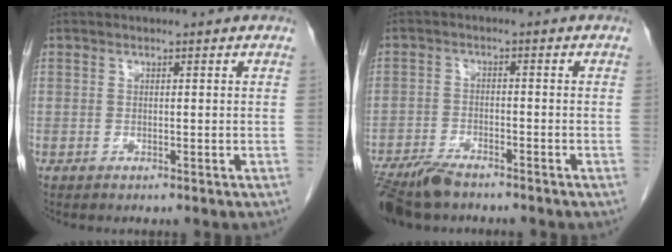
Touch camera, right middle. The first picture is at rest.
{"total": 7.8, "force": [-6.5, 2.2, 3.7], "torque": [-0.064, -0.016, -0.113]}